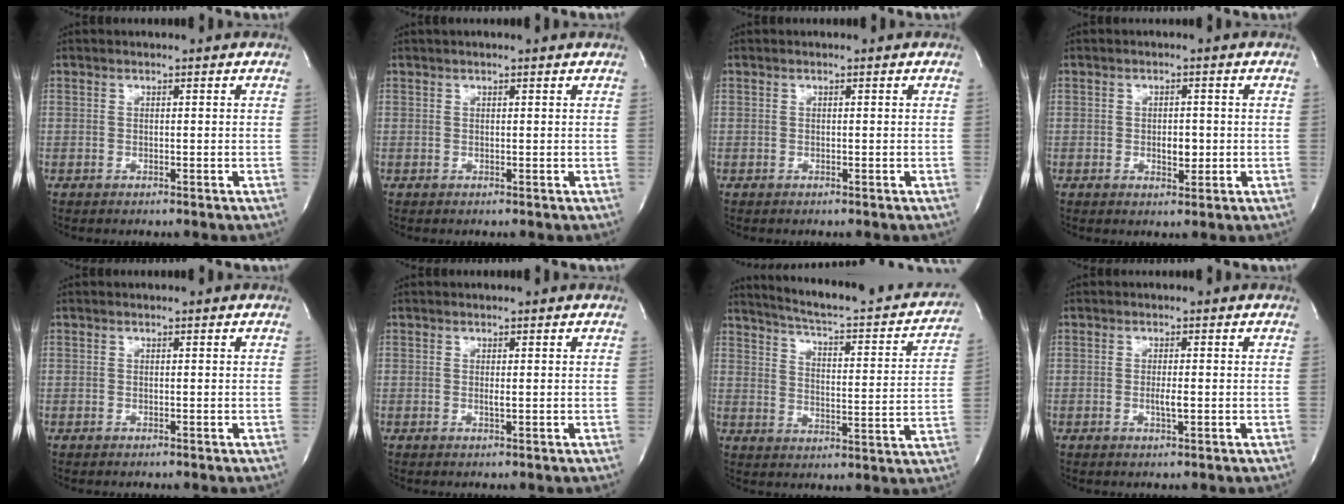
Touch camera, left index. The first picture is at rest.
{"total": 1.6, "force": [1.3, 0.0, 0.9], "torque": [-0.011, 0.017, 0.014]}
{"total": 0.0}
{"total": 2.5, "force": [-0.8, 1.3, 2.0], "torque": [-0.030, -0.005, -0.010]}
{"total": 0.0}
{"total": 0.7, "force": [-0.3, 0.0, 0.6], "torque": [-0.014, -0.006, -0.006]}
{"total": 23.2, "force": [20.5, 4.2, 10.1], "torque": [-0.145, -0.034, 0.252]}
{"total": 1.8, "force": [-0.8, 0.1, 1.6], "torque": [-0.033, -0.008, -0.014]}